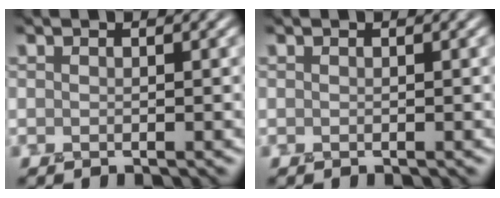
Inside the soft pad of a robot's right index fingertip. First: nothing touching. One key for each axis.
{"total": 0.0}